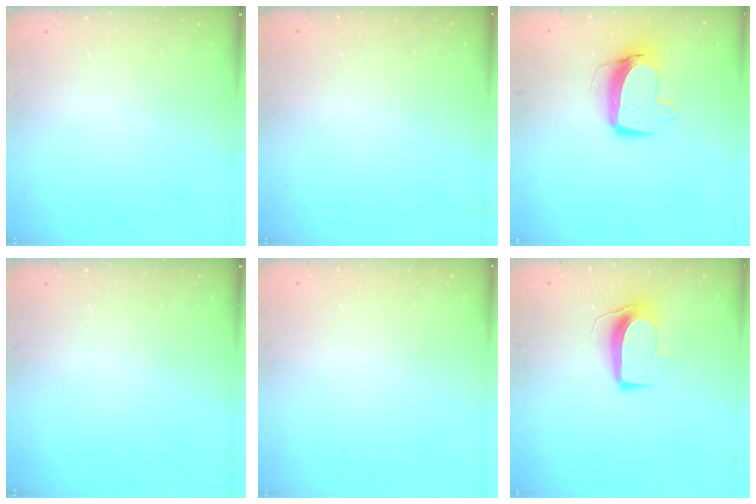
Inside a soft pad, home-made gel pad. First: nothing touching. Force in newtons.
{"total": 0.0}
{"total": 10.9, "press": 10.8, "slide": 1.2}
{"total": 0.0}
{"total": 0.0}
{"total": 8.8, "press": 8.8, "slide": 0.2}